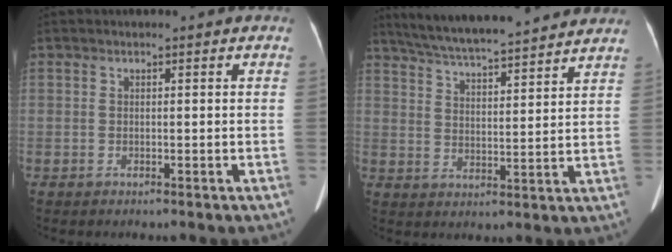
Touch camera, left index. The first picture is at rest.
{"total": 18.9, "force": [17.0, 1.2, 8.1], "torque": [-0.137, 0.030, 0.250]}